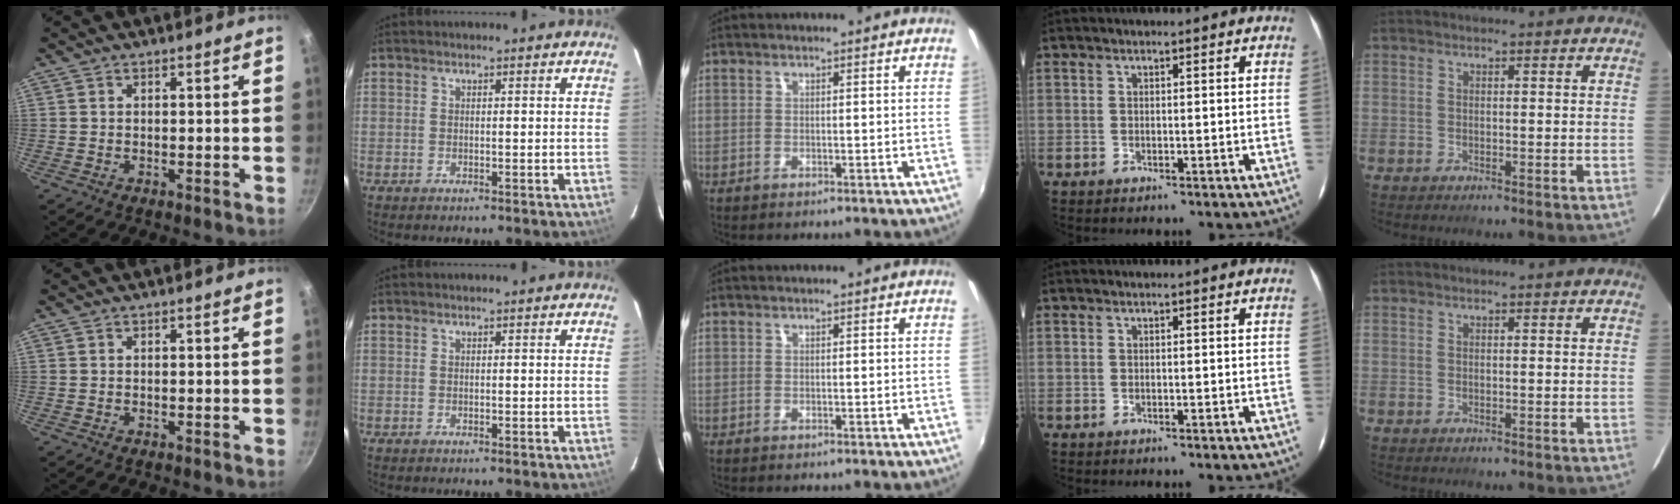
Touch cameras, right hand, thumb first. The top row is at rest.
{}